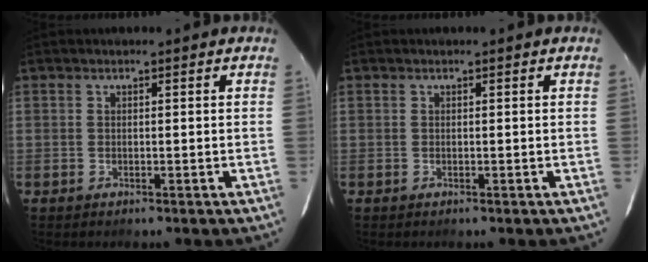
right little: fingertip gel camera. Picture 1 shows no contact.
{"total": 0.0}